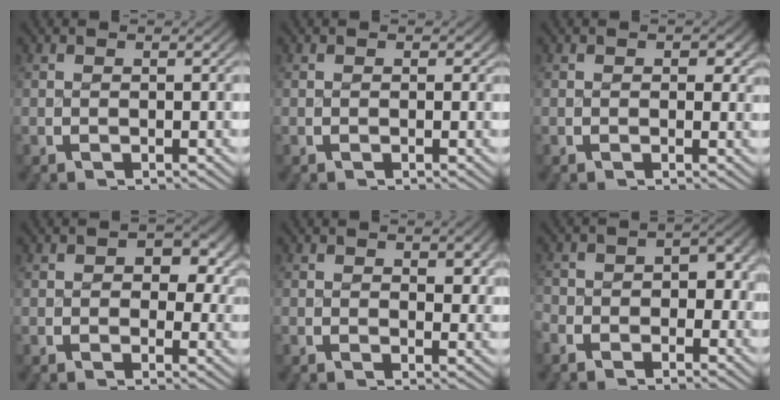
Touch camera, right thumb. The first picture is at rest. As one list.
[{"total": 0.5, "force": [0.2, 0.5, 0.0], "torque": [0.002, -0.005, 0.002]}, {"total": 1.1, "force": [0.2, 0.9, 0.7], "torque": [-0.008, -0.008, 0.000]}, {"total": 4.0, "force": [0.6, 2.8, 2.8], "torque": [-0.024, -0.014, 0.009]}, {"total": 1.5, "force": [0.7, 1.0, 0.9], "torque": [-0.004, -0.008, 0.008]}, {"total": 3.4, "force": [-1.4, 2.6, 1.6], "torque": [-0.016, -0.012, -0.029]}]